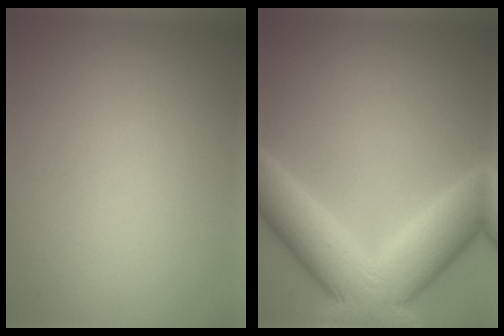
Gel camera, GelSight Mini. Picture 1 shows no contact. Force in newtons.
{"total": 10.6, "press": 10.6, "slide": 0.7}